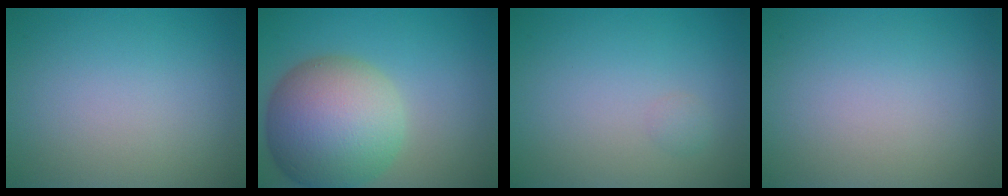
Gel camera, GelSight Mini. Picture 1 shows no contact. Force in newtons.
{"total": 11.2, "press": 11.1, "slide": 0.4}
{"total": 0.6, "press": 0.6, "slide": 0.0}
{"total": 0.0}